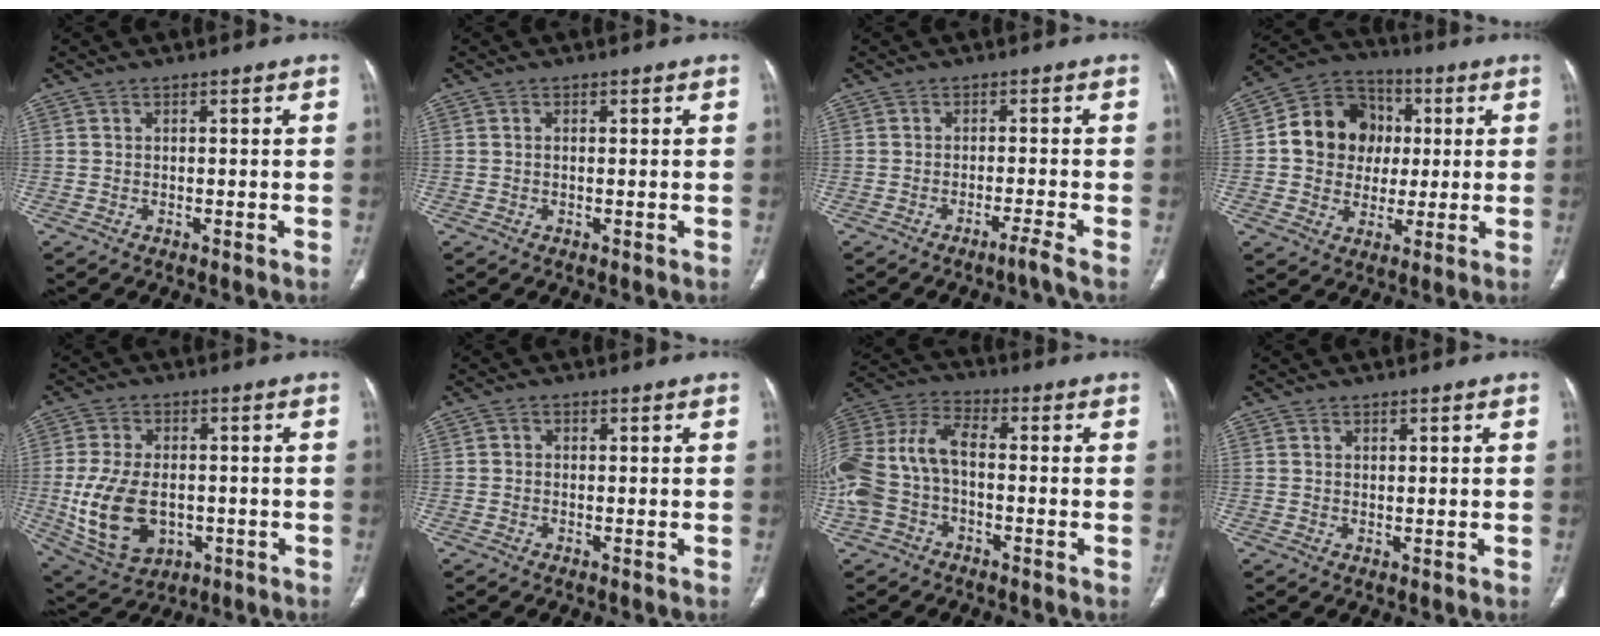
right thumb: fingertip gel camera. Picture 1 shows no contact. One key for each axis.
{"total": 0.5, "fx": 0.1, "fy": 0.2, "fz": 0.4, "tx": -0.014, "ty": 0.006, "tz": 0.003}
{"total": 2.3, "fx": -1.7, "fy": -0.9, "fz": 1.3, "tx": -0.031, "ty": 0.010, "tz": -0.033}
{"total": 14.3, "fx": 1.4, "fy": 12.6, "fz": 6.8, "tx": -0.075, "ty": 0.019, "tz": 0.021}
{"total": 15.1, "fx": -2.3, "fy": 9.8, "fz": 11.2, "tx": -0.208, "ty": -0.001, "tz": -0.017}
{"total": 0.7, "fx": 0.0, "fy": 0.6, "fz": 0.4, "tx": -0.003, "ty": 0.002, "tz": -0.004}
{"total": 15.7, "fx": -2.0, "fy": 9.8, "fz": 12.0, "tx": -0.278, "ty": 0.037, "tz": -0.039}
{"total": 0.6, "fx": 0.5, "fy": 0.2, "fz": 0.3, "tx": -0.003, "ty": -0.004, "tz": 0.009}